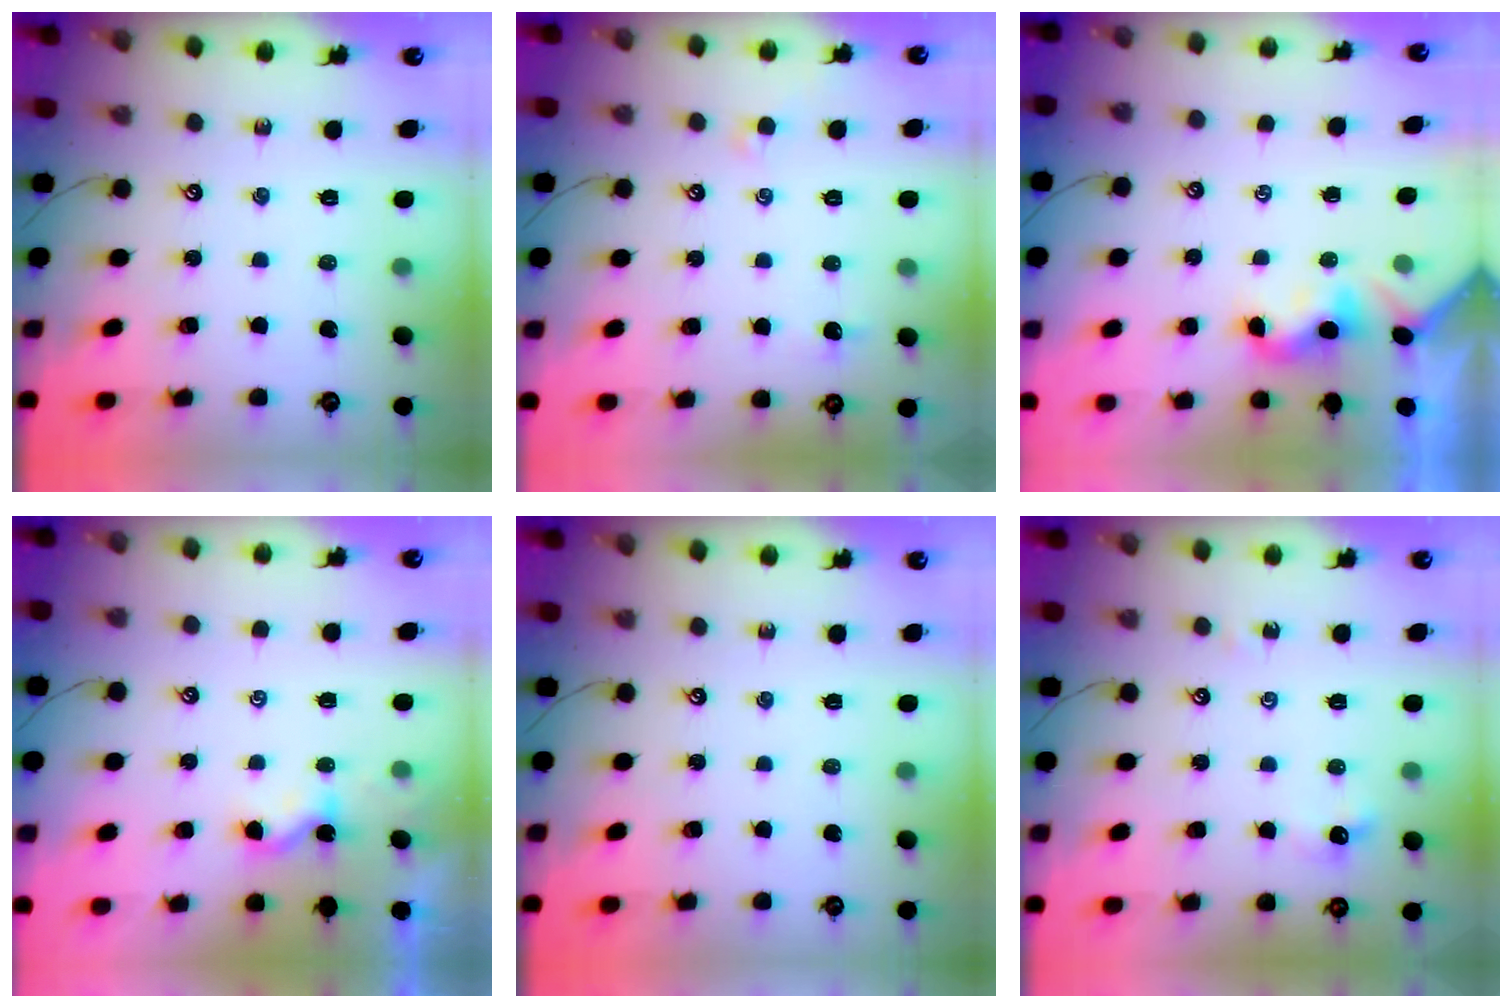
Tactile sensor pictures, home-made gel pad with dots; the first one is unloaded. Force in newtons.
{"total": 0.8, "press": 0.6, "slide": 0.5}
{"total": 1.9, "press": 1.8, "slide": 0.6}
{"total": 1.6, "press": 1.6, "slide": 0.2}
{"total": 0.0}
{"total": 4.8, "press": 4.7, "slide": 0.8}